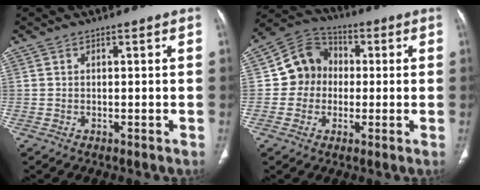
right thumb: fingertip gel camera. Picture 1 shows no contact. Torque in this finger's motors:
{"motor_torque": [-0.50, 0.56, -0.04, -0.11, 0.09]}